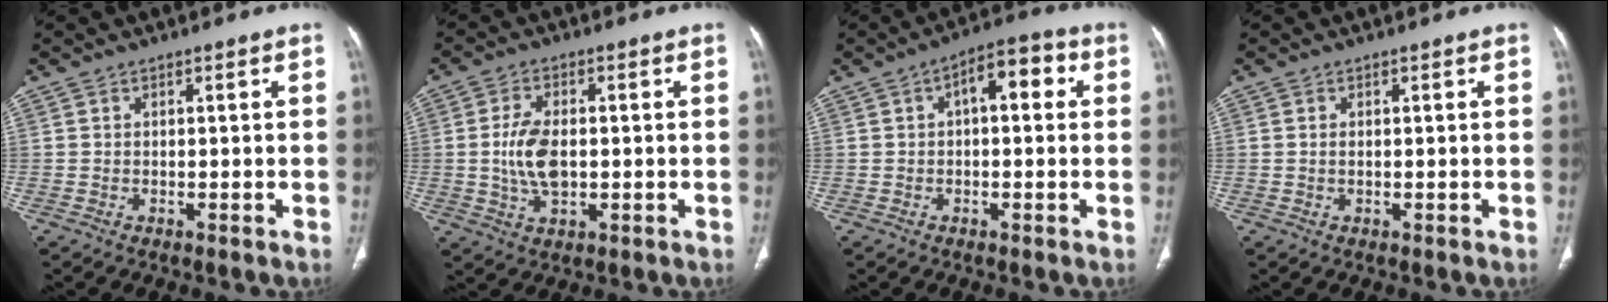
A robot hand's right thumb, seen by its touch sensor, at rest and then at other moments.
{"total": 7.9, "force": [-0.2, 4.3, 6.6], "torque": [-0.132, -0.001, -0.002]}
{"total": 7.5, "force": [1.6, 3.6, 6.4], "torque": [-0.070, 0.025, 0.014]}
{"total": 0.8, "force": [0.1, 0.4, 0.7], "torque": [-0.018, 0.000, 0.003]}